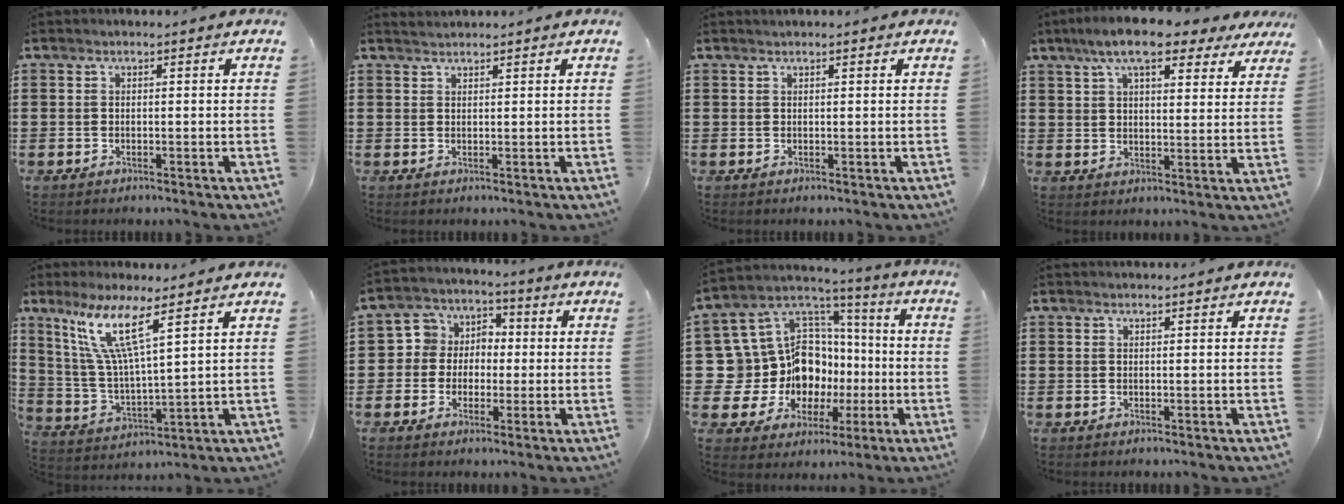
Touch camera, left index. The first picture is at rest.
{"total": 1.2, "force": [1.2, 0.1, 0.1], "torque": [-0.003, 0.002, 0.024]}
{"total": 0.6, "force": [0.6, 0.0, 0.3], "torque": [-0.005, 0.000, 0.012]}
{"total": 9.4, "force": [7.2, 2.5, 5.5], "torque": [-0.113, -0.007, 0.128]}
{"total": 10.9, "force": [7.1, 1.1, 8.2], "torque": [-0.185, -0.029, 0.120]}
{"total": 3.9, "force": [-0.6, 3.8, 0.3], "torque": [-0.028, 0.013, -0.020]}
{"total": 15.8, "force": [-2.1, 14.3, 6.4], "torque": [-0.147, -0.025, -0.007]}
{"total": 0.7, "force": [0.7, 0.1, 0.0], "torque": [-0.001, 0.000, 0.015]}